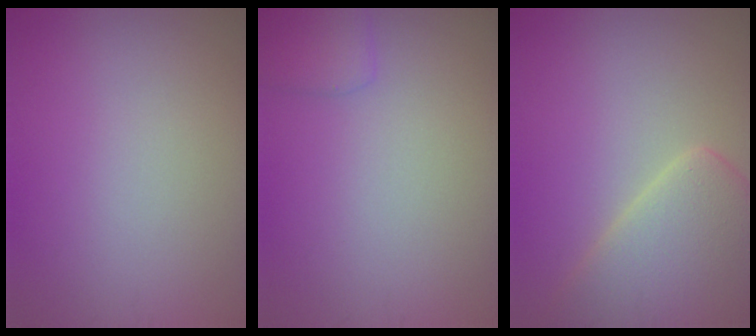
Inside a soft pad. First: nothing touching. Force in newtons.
{"total": 1.7, "press": 1.7, "slide": 0.1}
{"total": 6.9, "press": 6.8, "slide": 0.4}